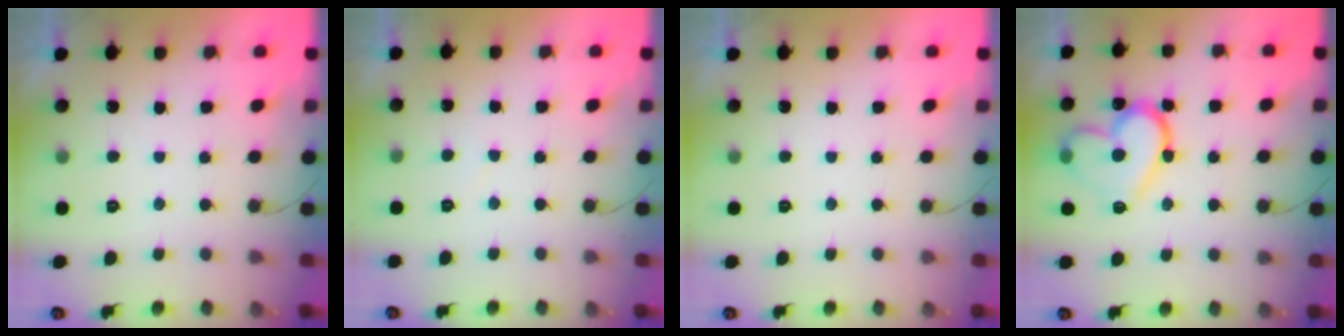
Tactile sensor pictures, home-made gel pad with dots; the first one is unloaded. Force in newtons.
{"total": 2.9, "press": 2.9, "slide": 0.2}
{"total": 0.0}
{"total": 17.4, "press": 17.3, "slide": 1.9}